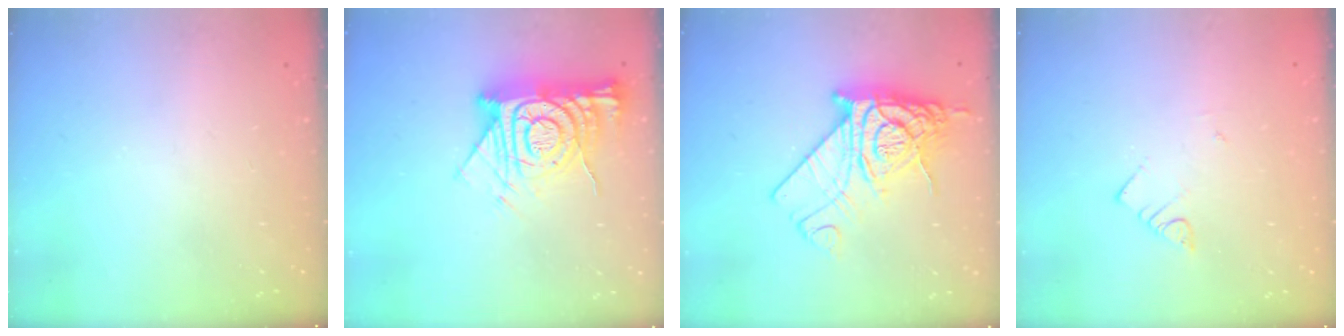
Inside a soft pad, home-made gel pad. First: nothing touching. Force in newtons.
{"total": 16.1, "press": 16.0, "slide": 1.6}
{"total": 16.9, "press": 16.8, "slide": 1.7}
{"total": 3.2, "press": 3.2, "slide": 0.3}